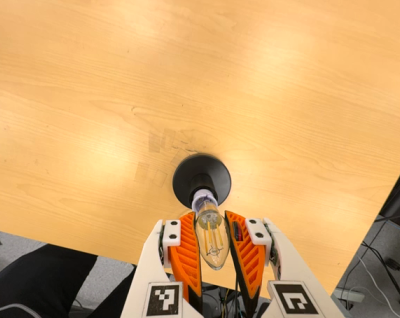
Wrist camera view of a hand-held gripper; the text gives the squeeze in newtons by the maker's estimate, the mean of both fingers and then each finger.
{"total": 19.2, "left": 20.7, "right": 17.6}